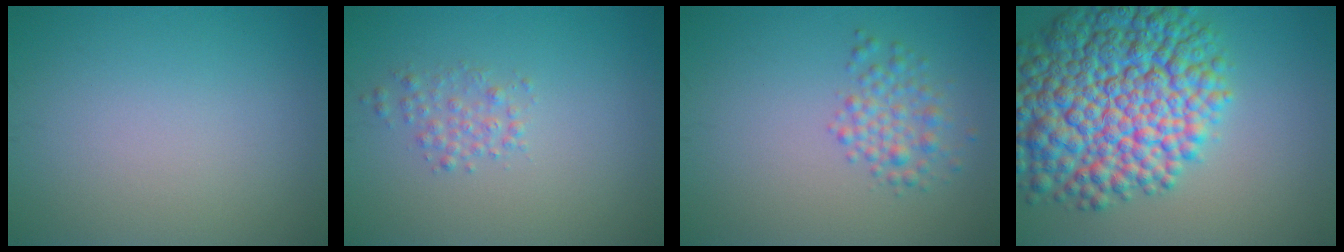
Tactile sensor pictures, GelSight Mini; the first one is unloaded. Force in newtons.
{"total": 1.6, "press": 1.6, "slide": 0.0}
{"total": 2.5, "press": 2.5, "slide": 0.0}
{"total": 14.1, "press": 14.1, "slide": 0.3}